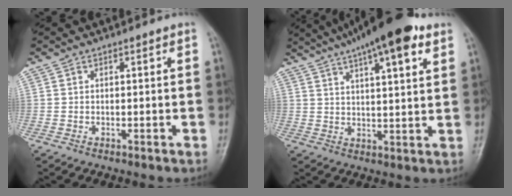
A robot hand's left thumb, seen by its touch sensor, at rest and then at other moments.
{"total": 16.1, "force": [10.1, 4.2, 11.9], "torque": [-0.170, -0.007, 0.153]}